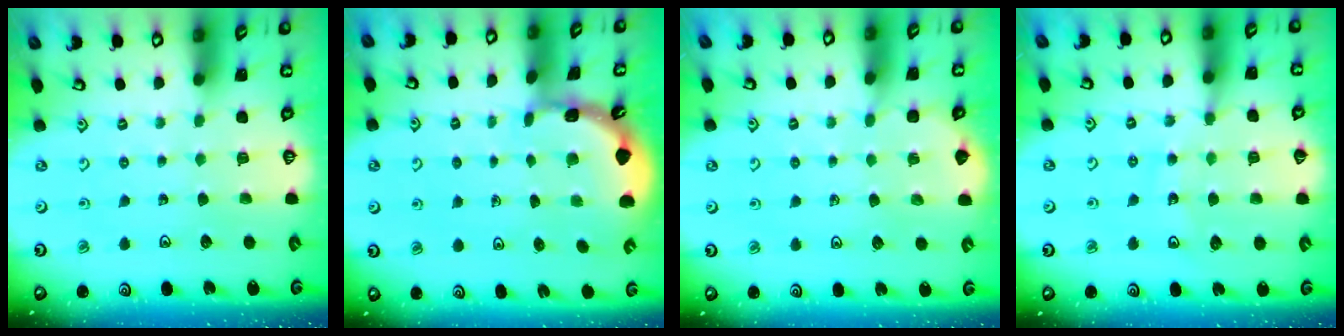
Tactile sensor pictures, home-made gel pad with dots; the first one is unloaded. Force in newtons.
{"total": 1.8, "press": 1.8, "slide": 0.1}
{"total": 1.6, "press": 1.5, "slide": 0.2}
{"total": 11.9, "press": 11.5, "slide": 3.3}